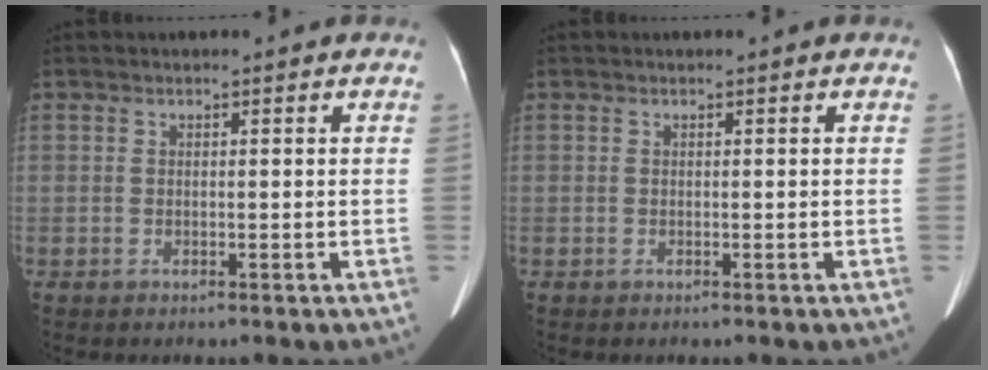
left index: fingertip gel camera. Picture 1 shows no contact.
{"total": 0.0}